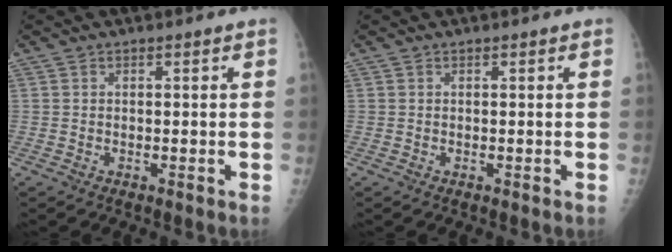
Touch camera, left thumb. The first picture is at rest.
{"total": 0.0}